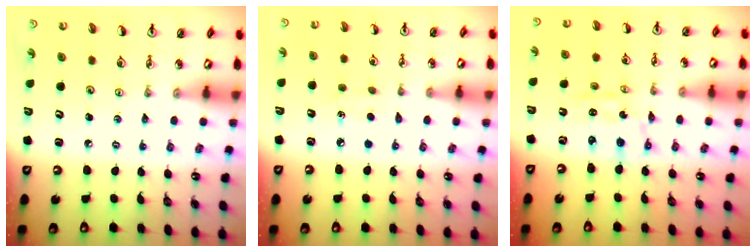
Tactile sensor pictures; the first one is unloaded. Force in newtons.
{"total": 5.0, "press": 5.0, "slide": 0.6}
{"total": 2.7, "press": 2.7, "slide": 0.3}